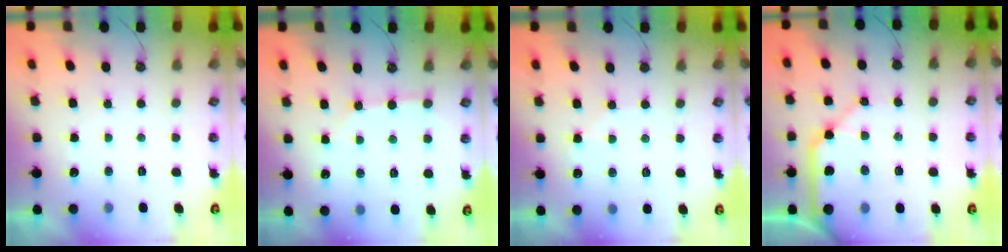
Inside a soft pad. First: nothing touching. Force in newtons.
{"total": 3.1, "press": 3.1, "slide": 0.4}
{"total": 4.2, "press": 4.1, "slide": 0.8}
{"total": 13.0, "press": 12.9, "slide": 1.4}